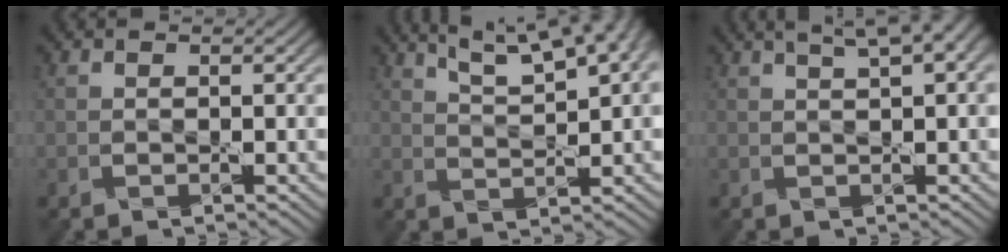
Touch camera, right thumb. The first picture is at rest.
{"total": 9.9, "force": [6.5, 2.6, 7.1], "torque": [-0.116, 0.020, 0.088]}
{"total": 6.0, "force": [3.1, 1.5, 5.0], "torque": [-0.068, 0.022, 0.034]}